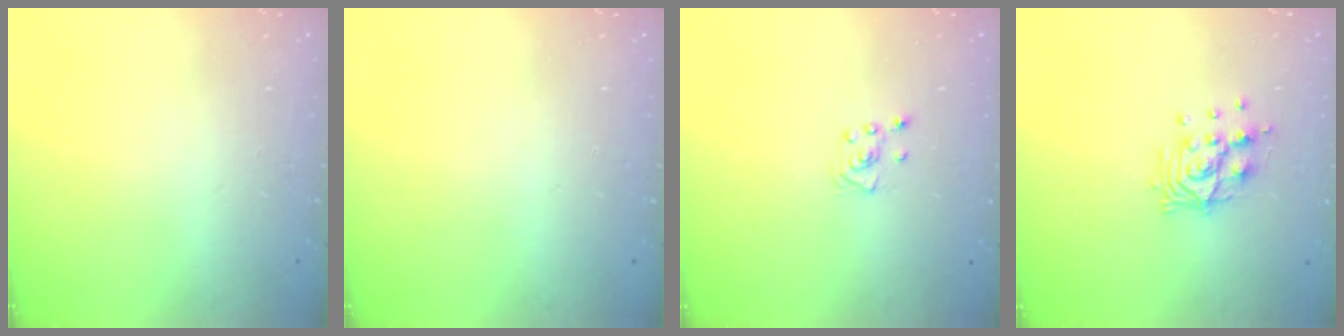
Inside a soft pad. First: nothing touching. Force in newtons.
{"total": 0.0}
{"total": 3.0, "press": 2.9, "slide": 0.3}
{"total": 10.3, "press": 10.3, "slide": 0.9}